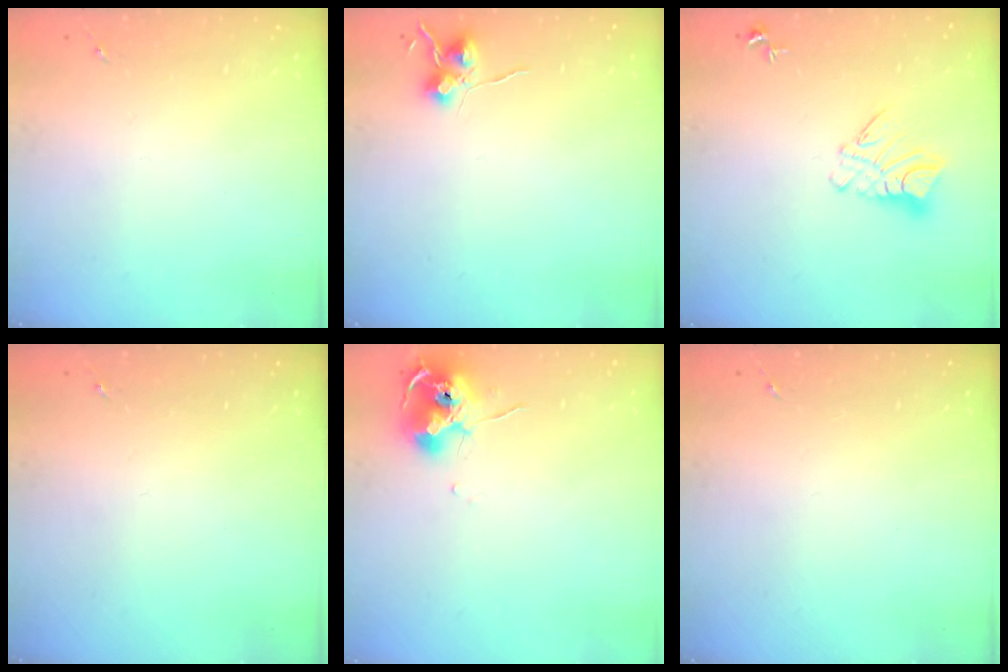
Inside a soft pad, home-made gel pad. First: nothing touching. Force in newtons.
{"total": 6.9, "press": 6.9, "slide": 0.6}
{"total": 9.2, "press": 9.2, "slide": 0.9}
{"total": 0.0}
{"total": 10.3, "press": 10.3, "slide": 0.9}
{"total": 0.0}